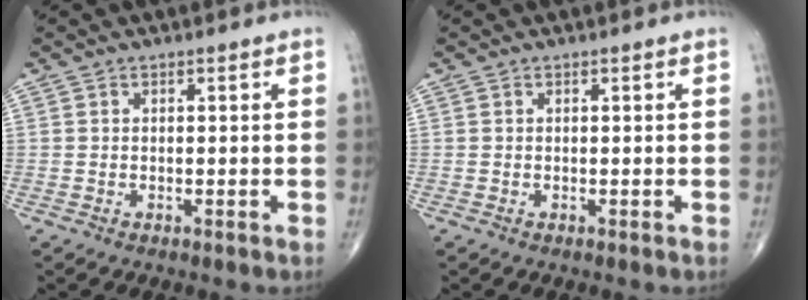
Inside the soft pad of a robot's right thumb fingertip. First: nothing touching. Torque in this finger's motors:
{"motor_torque": [0.01, 0.01, 0.00, 0.00, 0.00]}